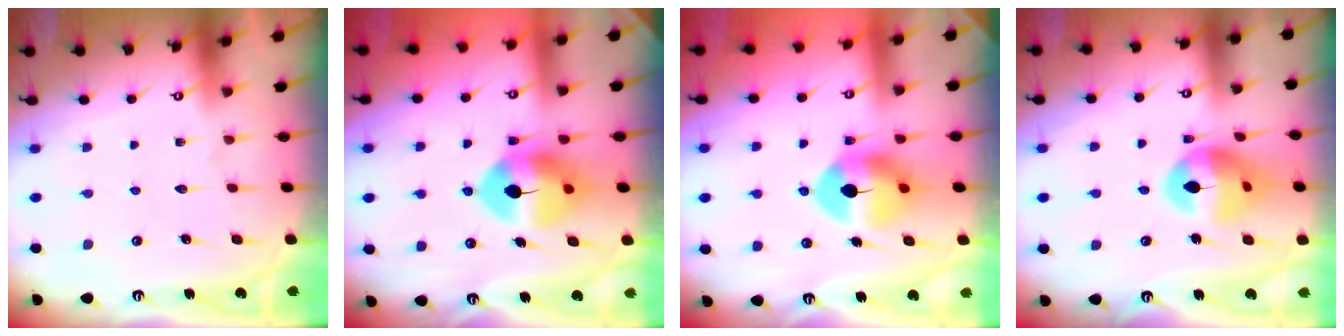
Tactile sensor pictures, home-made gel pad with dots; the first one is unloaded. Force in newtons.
{"total": 11.2, "press": 11.0, "slide": 1.5}
{"total": 9.8, "press": 9.8, "slide": 1.0}
{"total": 14.7, "press": 14.6, "slide": 1.8}